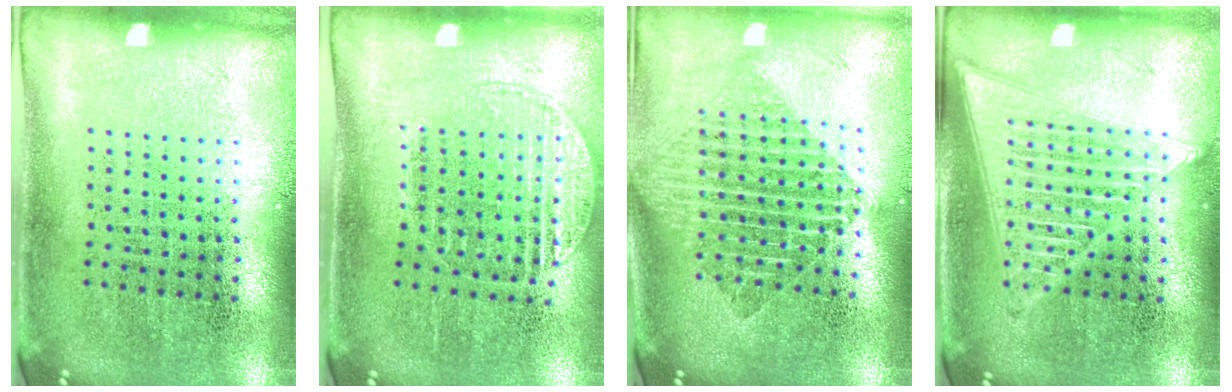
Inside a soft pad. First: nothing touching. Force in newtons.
{"total": 1.2, "press": 1.1, "slide": 0.4}
{"total": 1.9, "press": 1.6, "slide": 1.1}
{"total": 2.7, "press": 2.7, "slide": 0.2}